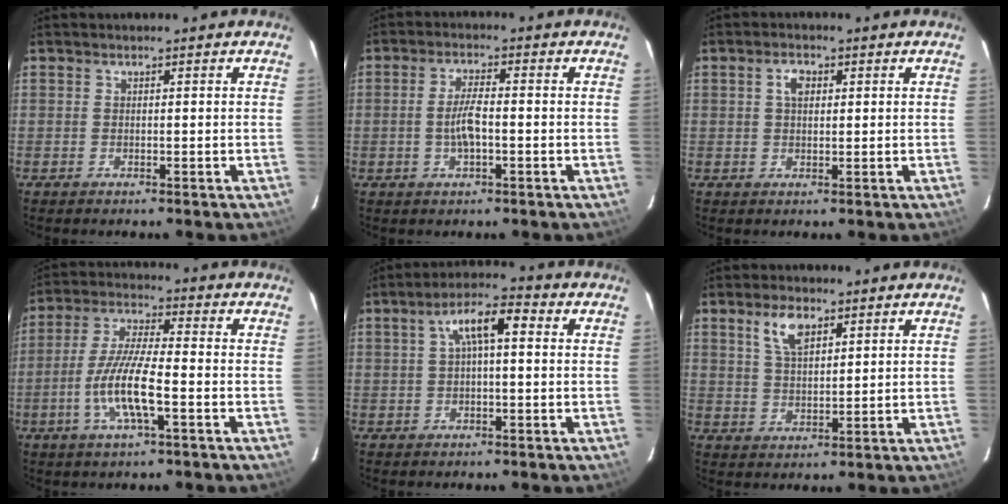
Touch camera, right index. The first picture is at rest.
{"total": 5.0, "force": [-1.1, 1.5, 4.6], "torque": [-0.092, 0.002, -0.019]}
{"total": 2.8, "force": [0.8, 1.7, 2.0], "torque": [-0.038, 0.009, 0.015]}
{"total": 10.8, "force": [-3.6, 1.6, 10.0], "torque": [-0.207, -0.005, -0.070]}
{"total": 6.7, "force": [1.1, 2.1, 6.2], "torque": [-0.114, 0.022, 0.020]}
{"total": 6.1, "force": [3.4, 2.8, 4.2], "torque": [-0.078, 0.008, 0.067]}